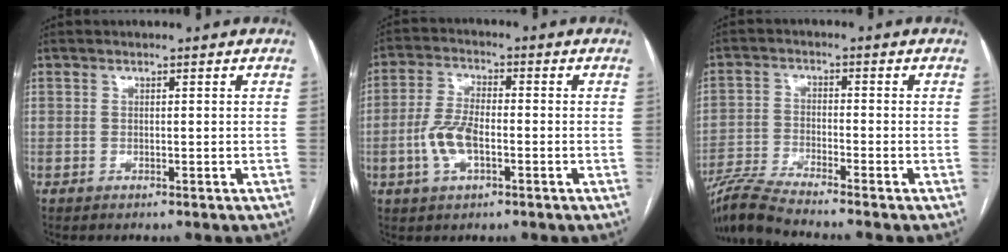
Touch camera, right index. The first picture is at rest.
{"total": 6.8, "force": [-2.0, 2.7, 5.9], "torque": [-0.133, 0.006, -0.038]}
{"total": 7.7, "force": [-7.0, -1.5, 2.8], "torque": [-0.056, -0.023, -0.135]}